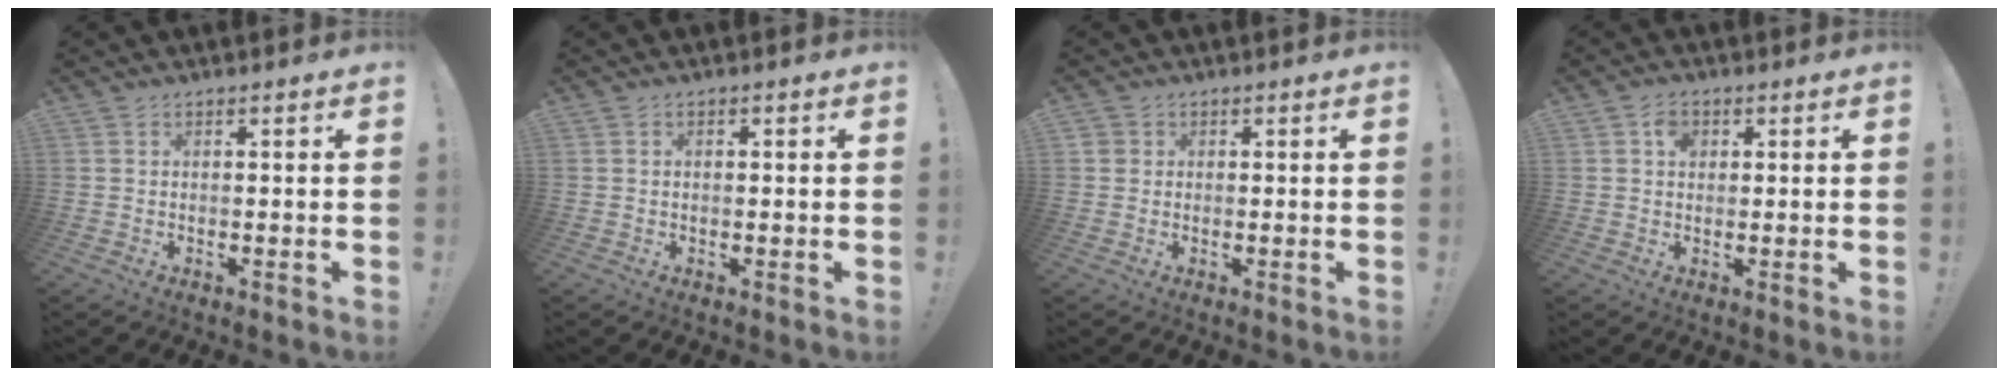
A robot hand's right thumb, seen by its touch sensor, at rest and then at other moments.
{"total": 0.5, "force": [0.1, 0.3, 0.4], "torque": [-0.002, -0.001, -0.001]}
{"total": 1.8, "force": [0.6, 1.6, 0.3], "torque": [-0.004, -0.001, 0.011]}
{"total": 3.4, "force": [0.9, 2.7, 1.9], "torque": [-0.017, -0.002, 0.011]}